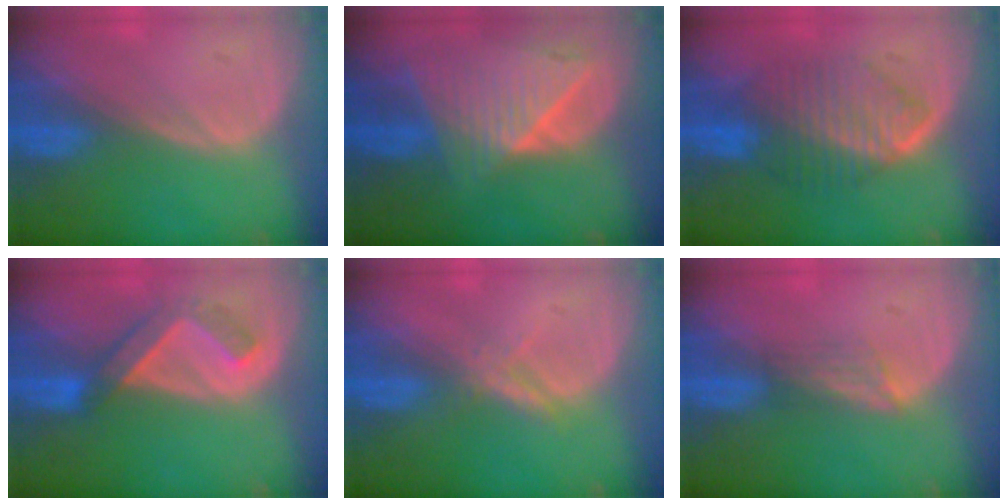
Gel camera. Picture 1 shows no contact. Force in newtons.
{"total": 9.2, "press": 8.3, "slide": 4.0}
{"total": 7.3, "press": 7.3, "slide": 0.2}
{"total": 5.0, "press": 4.9, "slide": 1.0}
{"total": 2.1, "press": 2.1, "slide": 0.2}
{"total": 2.4, "press": 1.9, "slide": 1.5}